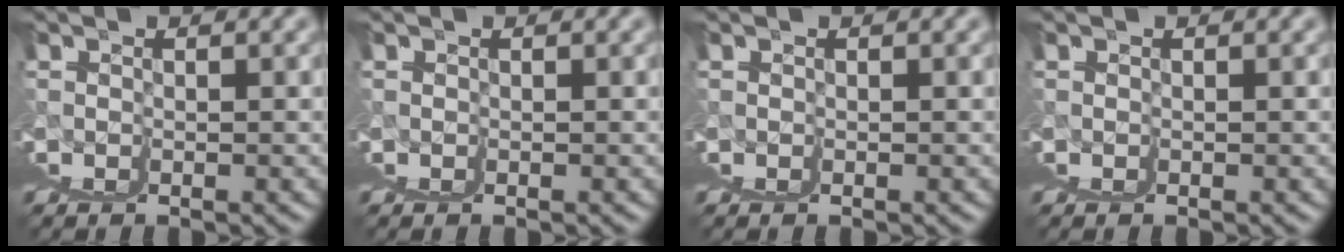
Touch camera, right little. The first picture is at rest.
{"total": 0.0}
{"total": 0.0}
{"total": 0.0}